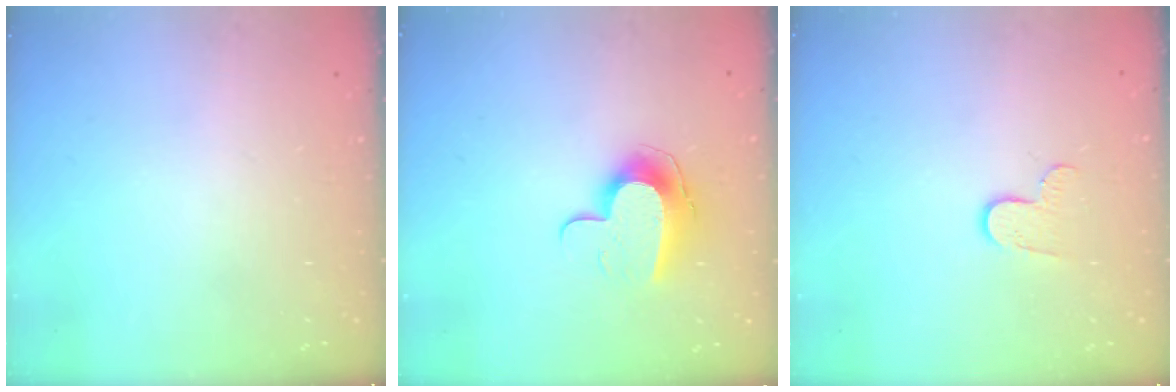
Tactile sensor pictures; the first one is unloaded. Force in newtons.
{"total": 10.5, "press": 10.5, "slide": 0.5}
{"total": 6.9, "press": 6.9, "slide": 0.7}